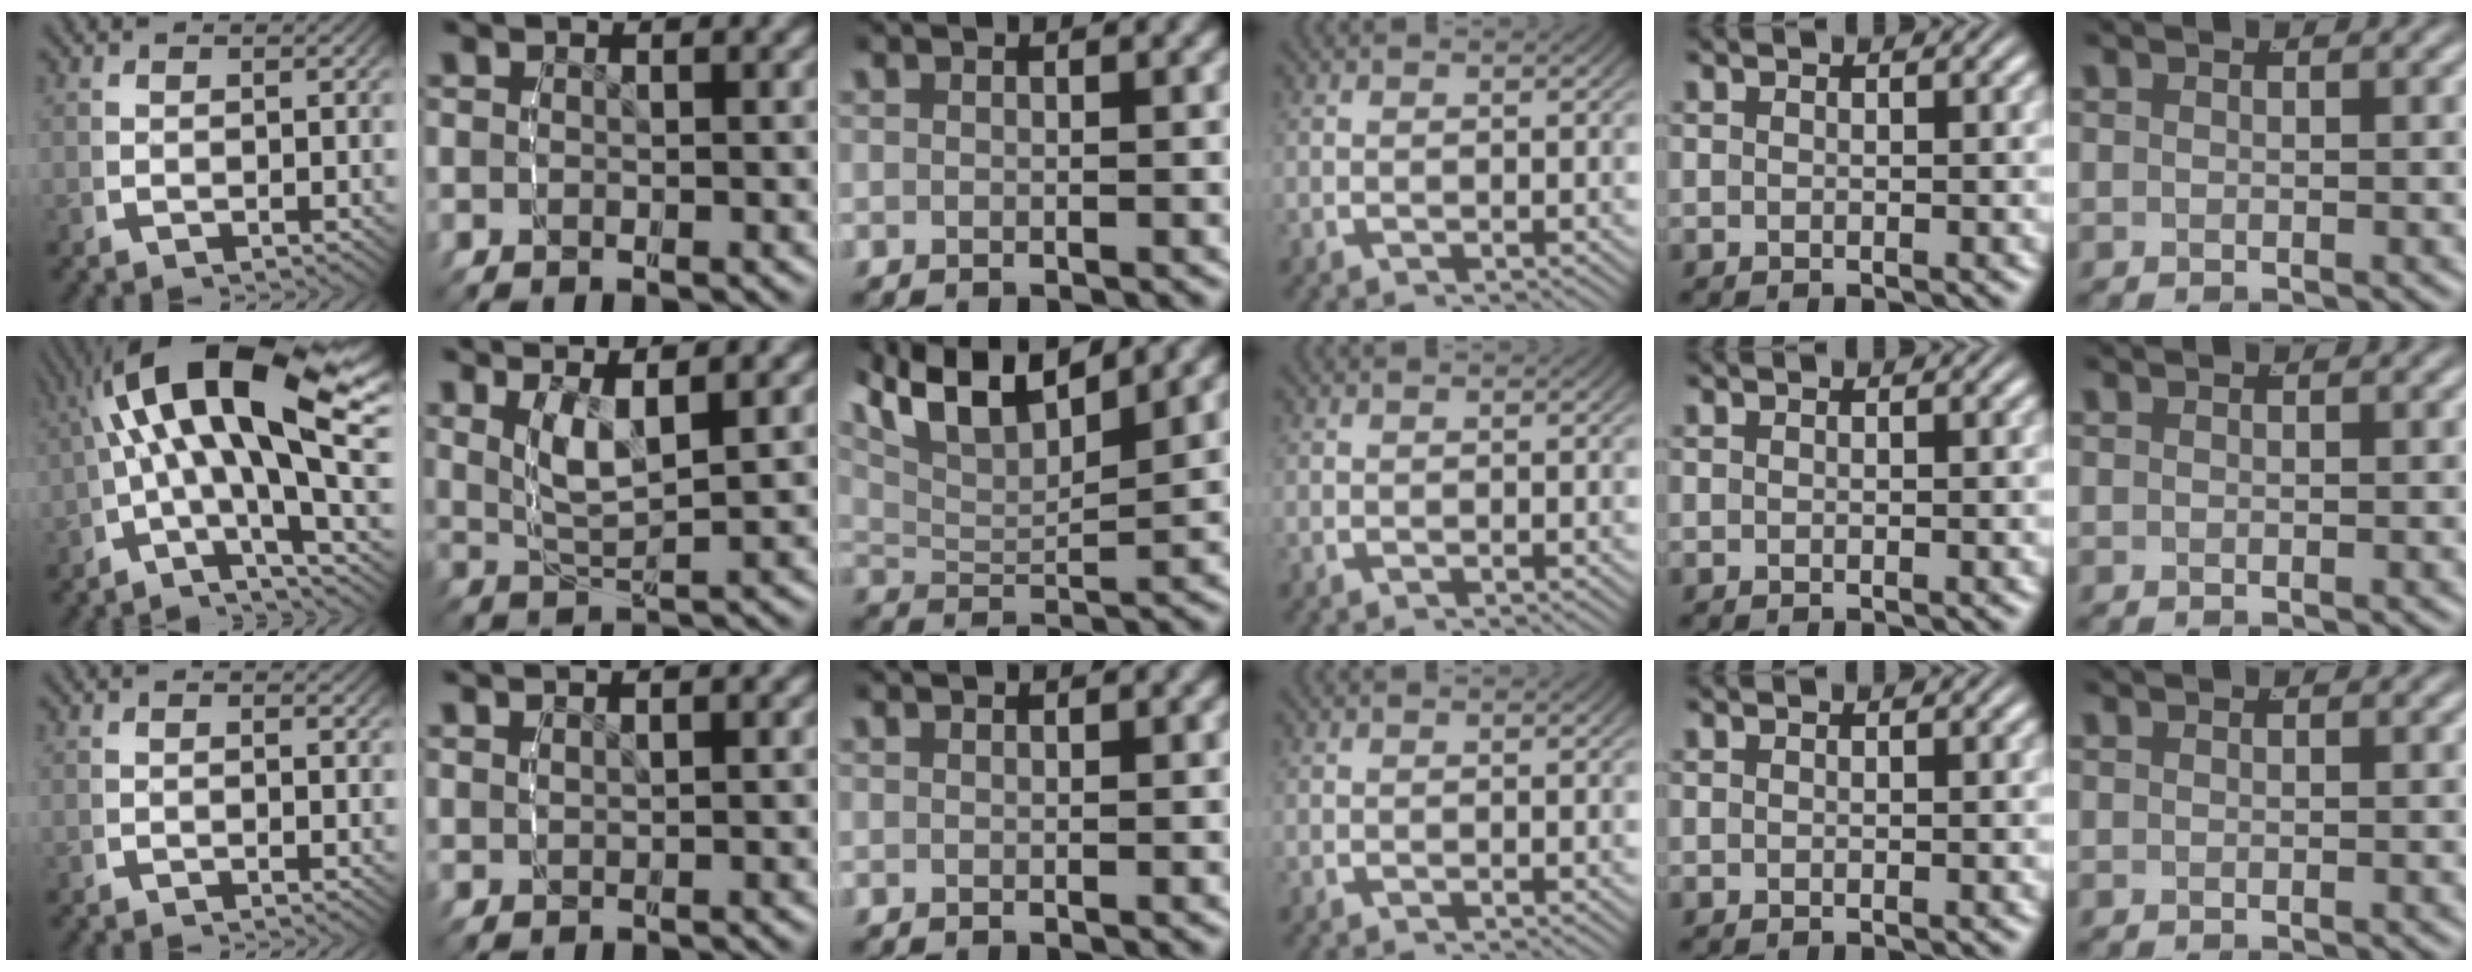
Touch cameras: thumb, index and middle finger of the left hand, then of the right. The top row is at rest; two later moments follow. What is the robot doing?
{"motion": "lift_and_place", "object": "toy banana"}